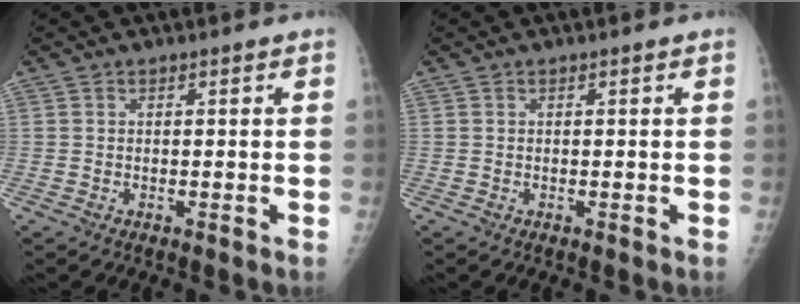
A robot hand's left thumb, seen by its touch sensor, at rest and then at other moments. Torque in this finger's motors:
{"motor_torque": [0.00, 0.00, 0.08, 0.08, 0.00]}